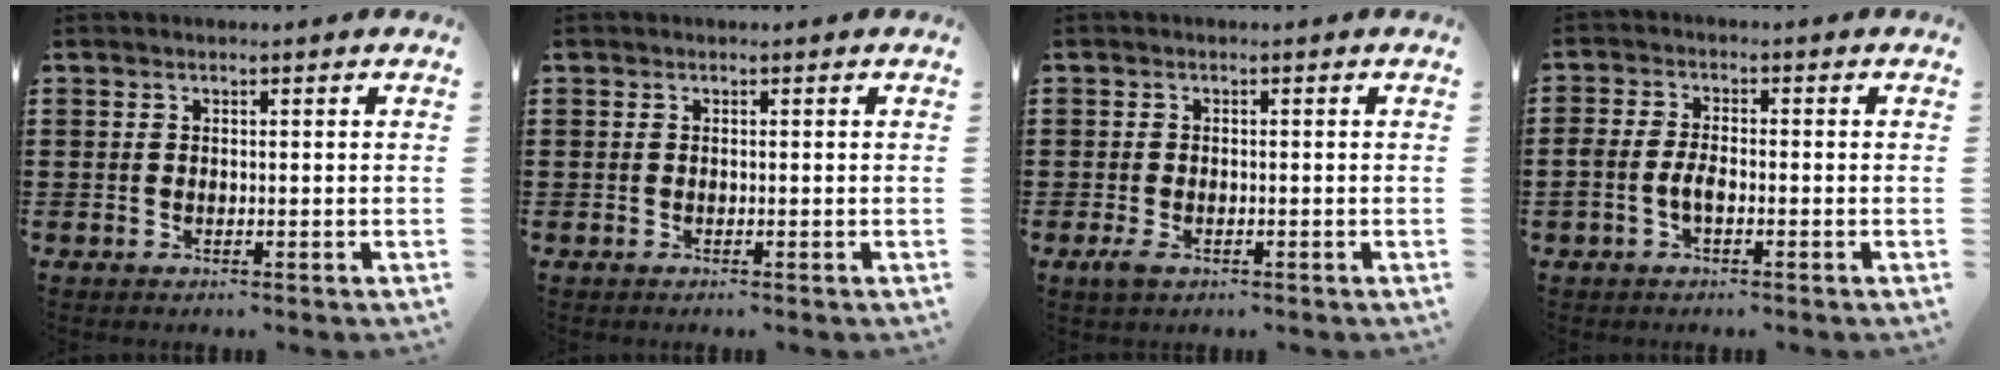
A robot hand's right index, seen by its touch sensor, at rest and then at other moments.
{"total": 0.0}
{"total": 1.5, "force": [-0.9, 0.9, 0.9], "torque": [-0.025, -0.004, -0.019]}
{"total": 2.8, "force": [-1.0, 1.2, 2.3], "torque": [-0.058, -0.001, -0.023]}